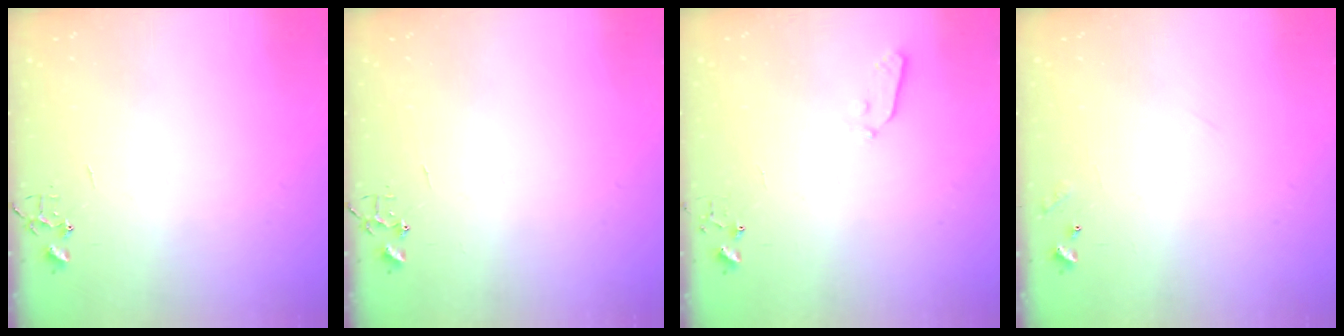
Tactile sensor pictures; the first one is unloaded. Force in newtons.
{"total": 0.0}
{"total": 3.7, "press": 3.6, "slide": 0.4}
{"total": 6.9, "press": 6.9, "slide": 0.4}